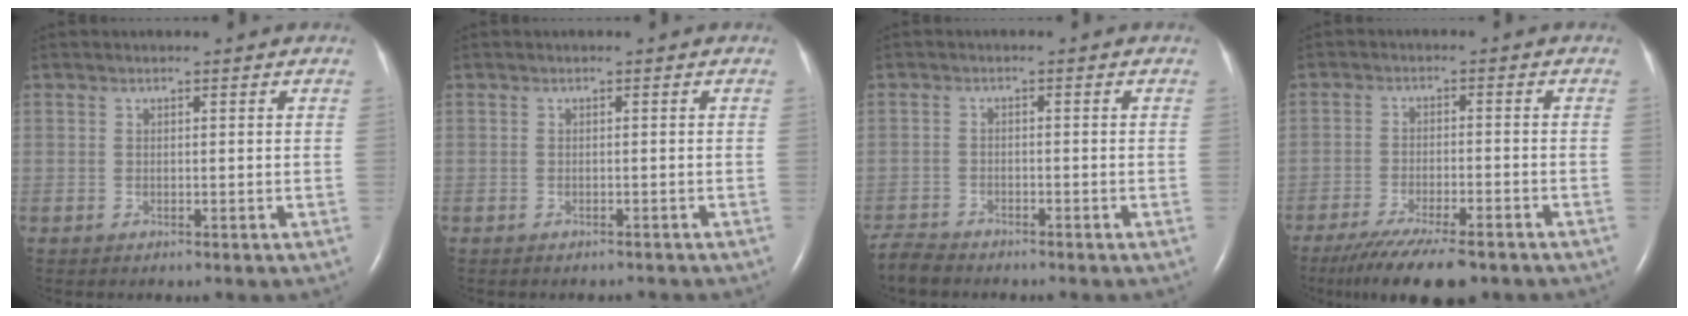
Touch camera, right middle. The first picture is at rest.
{"total": 0.9, "force": [-0.8, 0.1, 0.3], "torque": [-0.011, -0.004, -0.007]}
{"total": 3.2, "force": [-3.1, 0.5, 0.5], "torque": [-0.012, -0.015, -0.060]}
{"total": 11.8, "force": [-9.1, 1.9, 7.2], "torque": [-0.120, -0.026, -0.142]}